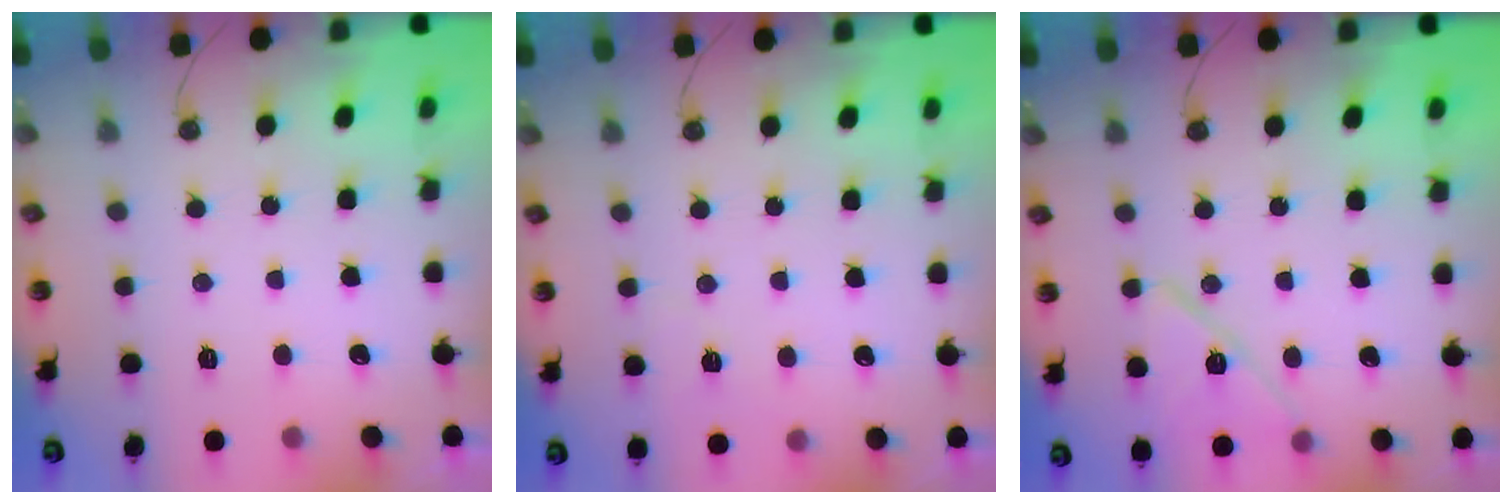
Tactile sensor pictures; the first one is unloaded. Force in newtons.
{"total": 3.6, "press": 2.7, "slide": 2.4}
{"total": 12.1, "press": 11.4, "slide": 4.0}